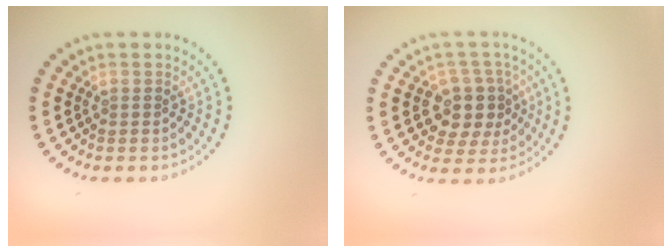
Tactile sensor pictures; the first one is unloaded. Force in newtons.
{"total": 4.4, "press": 4.0, "slide": 1.8}